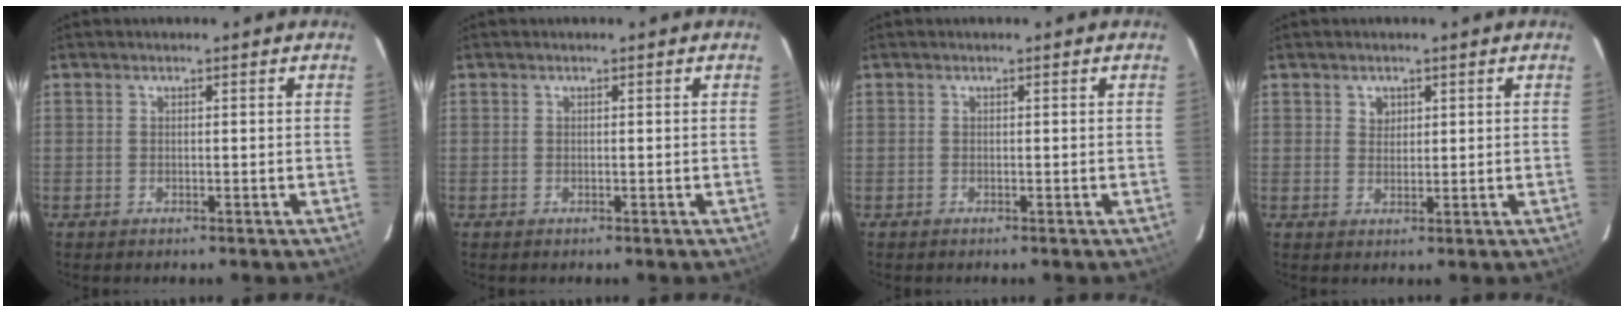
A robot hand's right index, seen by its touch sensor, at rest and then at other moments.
{"total": 0.0}
{"total": 0.0}
{"total": 2.1, "force": [1.0, 1.8, 0.5], "torque": [-0.004, 0.007, 0.017]}